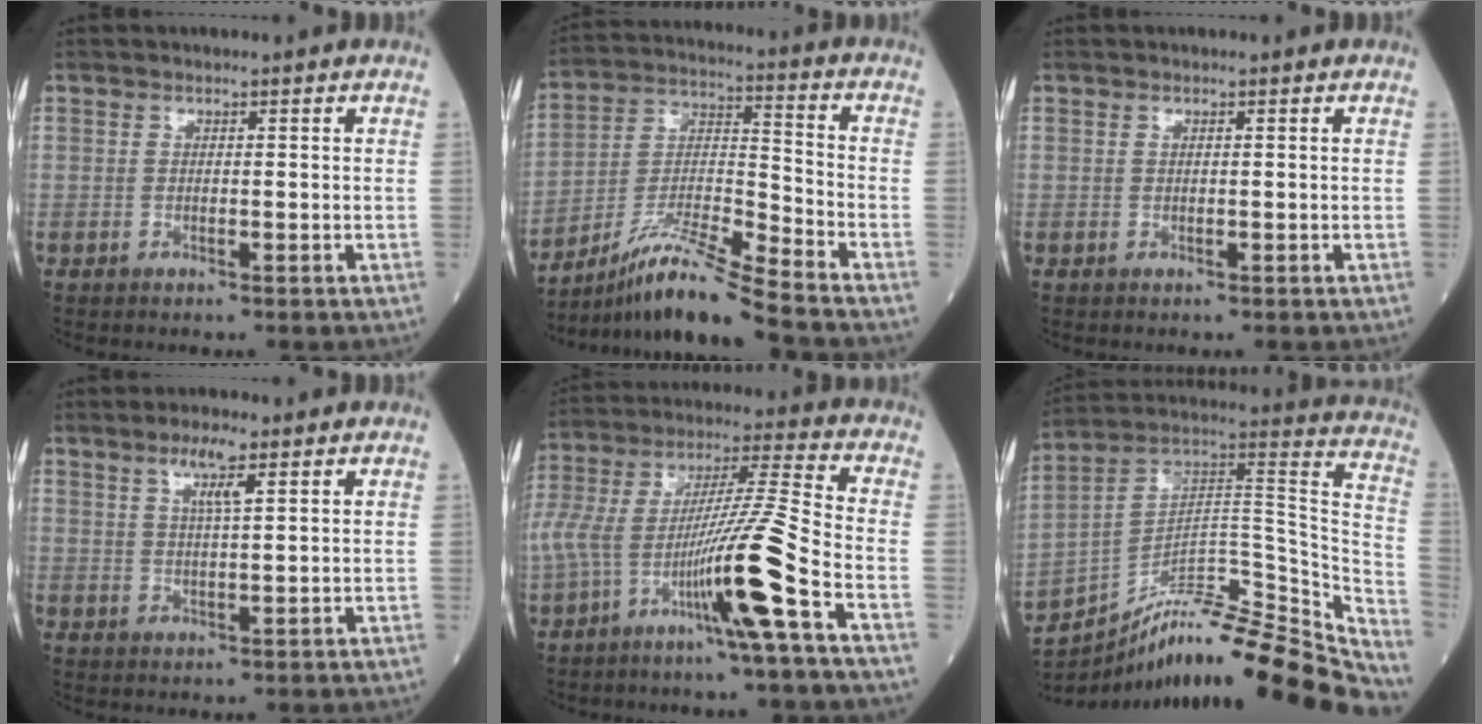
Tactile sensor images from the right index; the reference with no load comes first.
{"total": 13.3, "force": [-11.6, -2.0, 6.2], "torque": [-0.122, -0.004, -0.212]}
{"total": 0.0}
{"total": 4.4, "force": [2.4, 0.4, 3.6], "torque": [-0.071, 0.002, 0.044]}
{"total": 15.9, "force": [-7.5, -1.4, 13.9], "torque": [-0.285, 0.008, -0.141]}
{"total": 28.5, "force": [-25.3, 2.6, 12.9], "torque": [-0.136, 0.032, -0.376]}